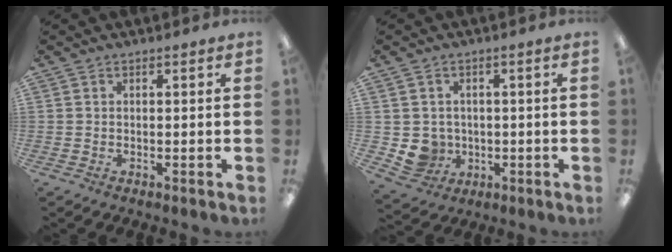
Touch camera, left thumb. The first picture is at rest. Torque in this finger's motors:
{"motor_torque": [-0.29, 0.32, -0.03, -0.02, 0.01]}